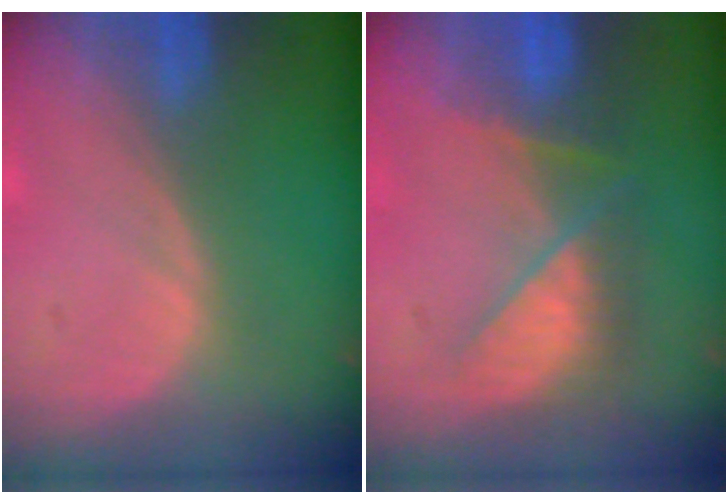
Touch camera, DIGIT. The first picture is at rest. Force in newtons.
{"total": 7.0, "press": 6.9, "slide": 1.1}